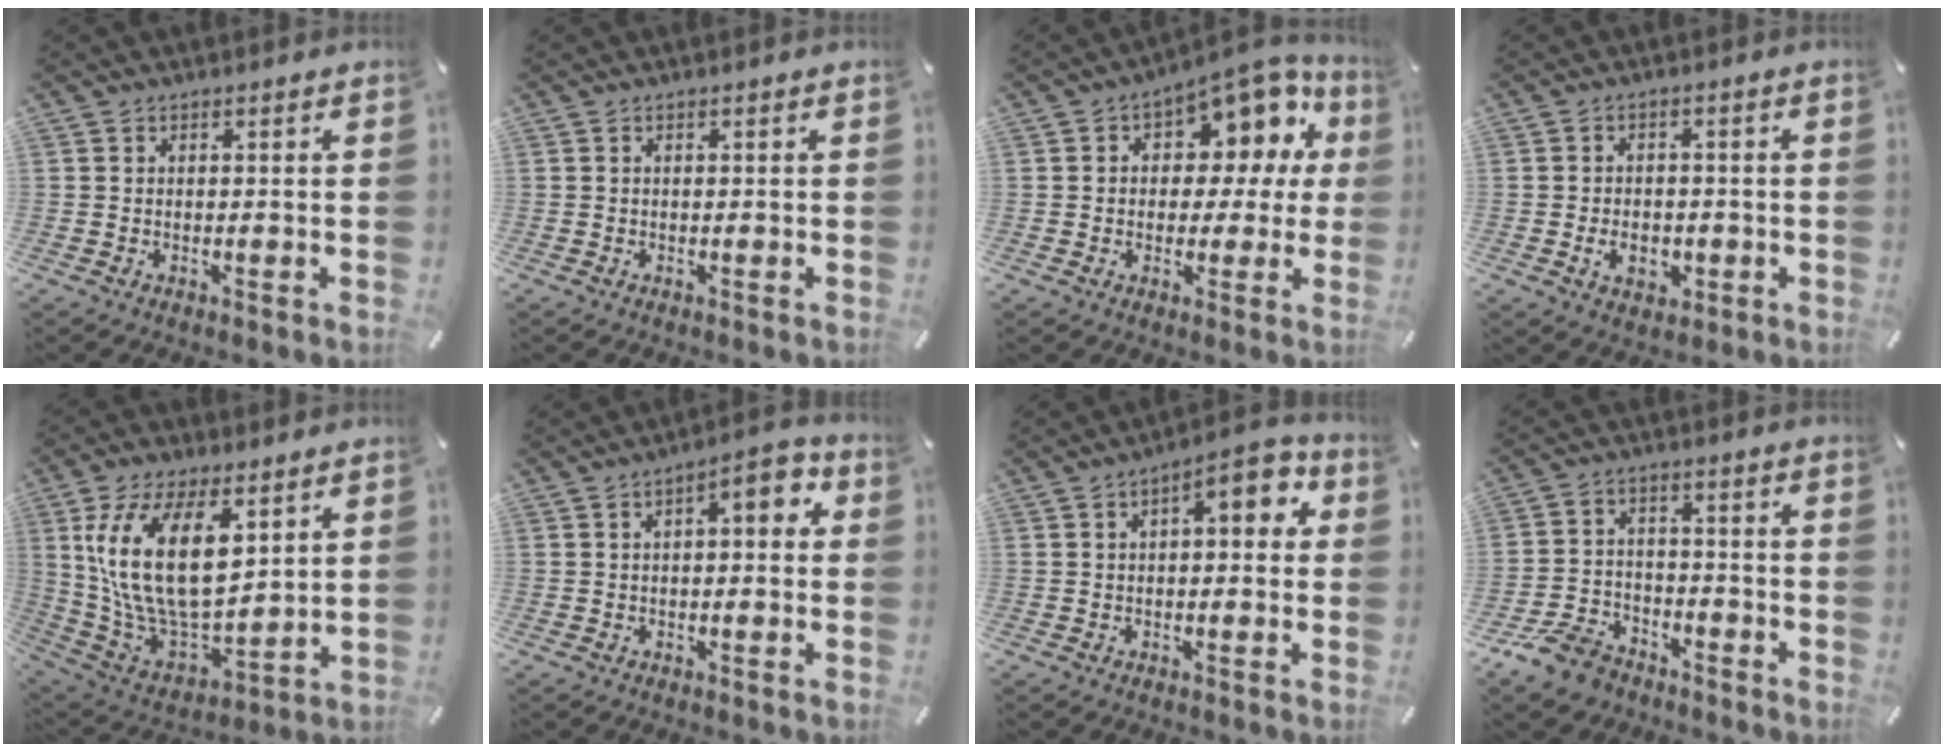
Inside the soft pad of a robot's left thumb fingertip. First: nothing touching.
{"total": 0.0}
{"total": 12.1, "force": [6.0, 7.4, 7.4], "torque": [-0.100, -0.045, 0.105]}
{"total": 5.2, "force": [-1.5, 3.8, 3.2], "torque": [-0.052, 0.004, -0.025]}
{"total": 20.6, "force": [7.0, 11.1, 15.8], "torque": [-0.337, -0.036, 0.119]}
{"total": 6.2, "force": [1.2, 2.7, 5.5], "torque": [-0.073, 0.001, 0.011]}
{"total": 7.6, "force": [2.1, 3.3, 6.6], "torque": [-0.087, -0.007, 0.026]}
{"total": 9.3, "force": [-7.0, 5.2, 3.2], "torque": [-0.062, 0.043, -0.133]}